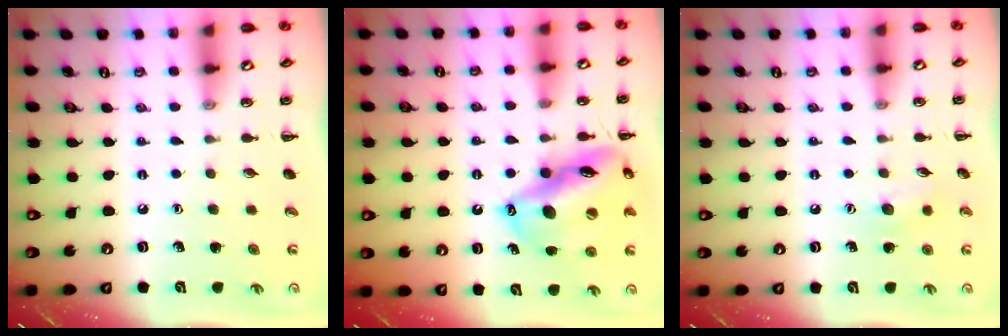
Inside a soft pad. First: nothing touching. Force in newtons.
{"total": 17.5, "press": 16.9, "slide": 4.6}
{"total": 6.0, "press": 5.8, "slide": 1.2}